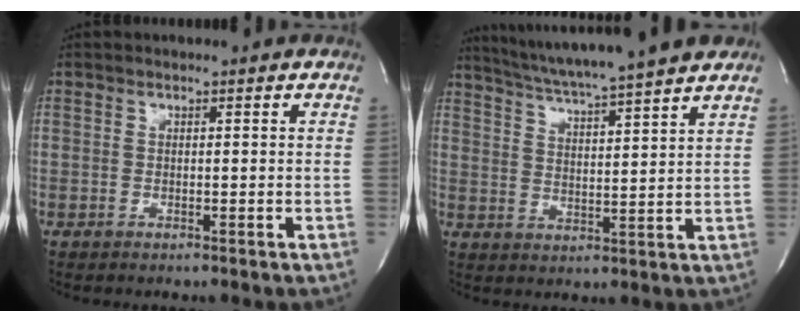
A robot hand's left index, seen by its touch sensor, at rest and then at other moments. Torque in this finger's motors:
{"motor_torque": [0.34, -0.21, 0.25, 0.08]}